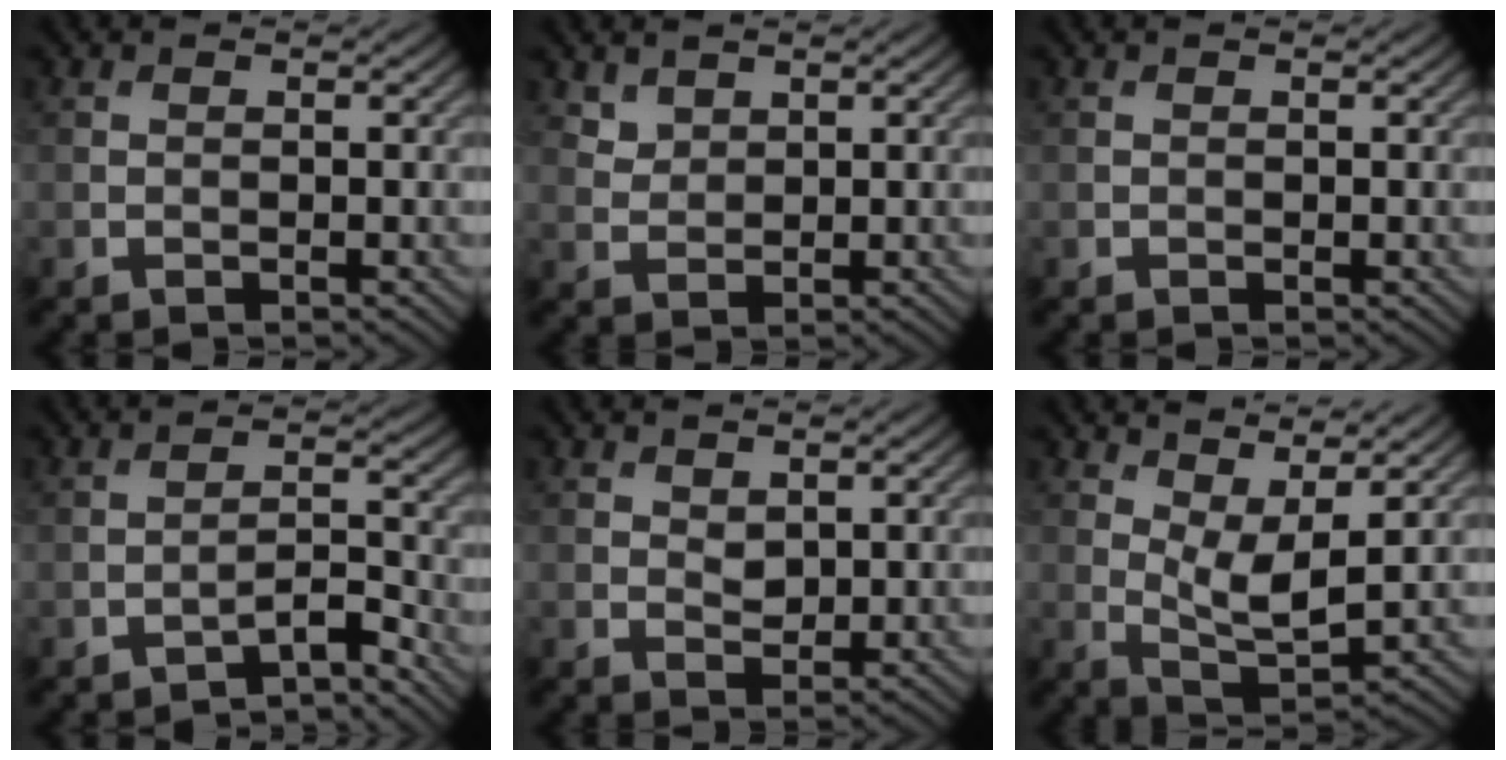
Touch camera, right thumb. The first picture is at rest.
{"total": 2.1, "force": [1.7, 1.1, 0.5], "torque": [-0.015, -0.002, 0.038]}
{"total": 0.0}
{"total": 3.6, "force": [-3.1, 0.6, 1.8], "torque": [-0.029, 0.010, -0.058]}
{"total": 1.5, "force": [0.8, 1.0, 0.9], "torque": [-0.019, -0.004, 0.017]}
{"total": 5.3, "force": [2.8, 1.9, 4.1], "torque": [-0.087, -0.004, 0.054]}